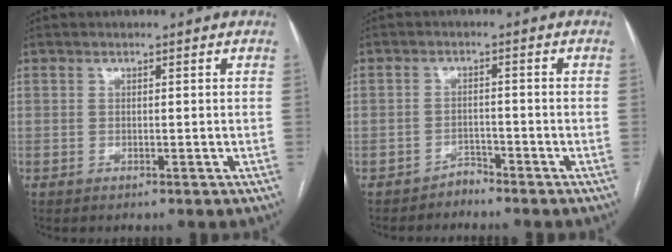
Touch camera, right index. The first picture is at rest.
{"total": 1.9, "force": [-1.7, 0.5, -0.3], "torque": [0.013, 0.000, -0.030]}